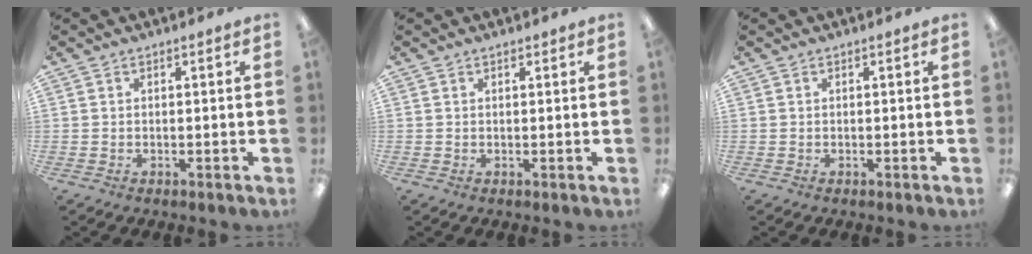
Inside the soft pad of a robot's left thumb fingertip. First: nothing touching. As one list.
[{"total": 0.8, "force": [0.6, 0.5, 0.0], "torque": [-0.001, 0.001, 0.012]}, {"total": 0.0}]